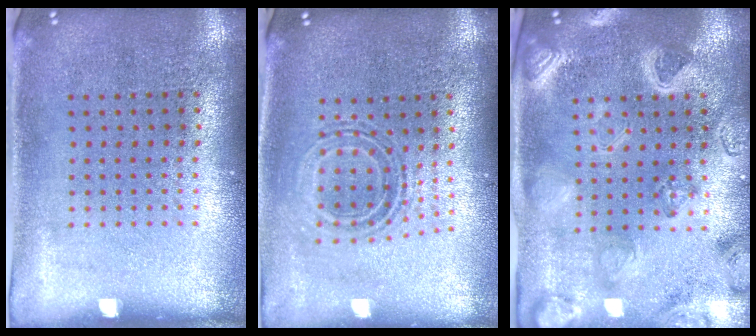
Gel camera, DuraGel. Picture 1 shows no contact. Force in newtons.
{"total": 0.9, "press": 0.8, "slide": 0.3}
{"total": 3.2, "press": 3.1, "slide": 0.9}